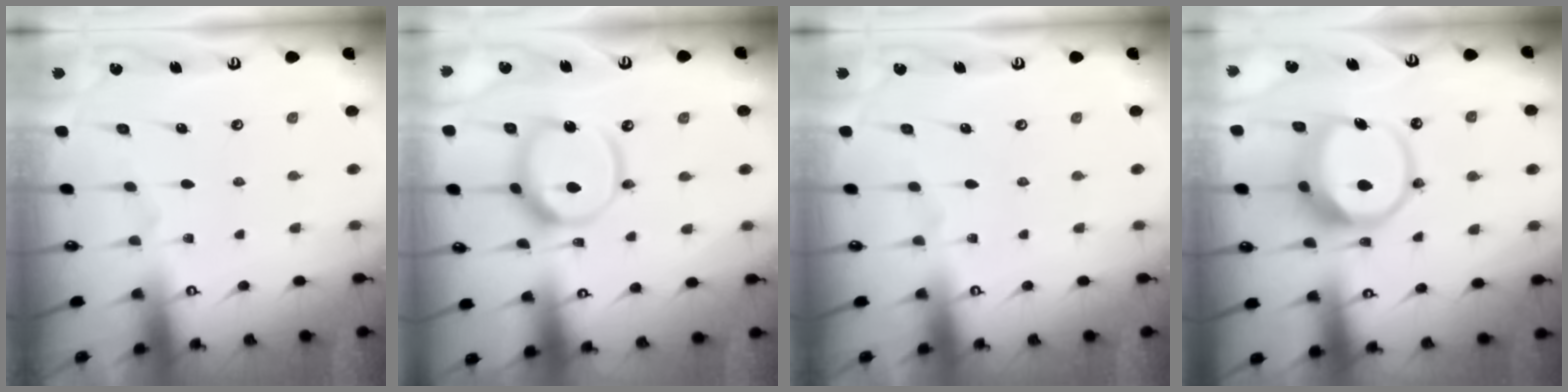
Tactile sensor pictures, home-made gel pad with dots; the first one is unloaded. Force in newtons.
{"total": 13.0, "press": 12.9, "slide": 1.7}
{"total": 0.0}
{"total": 12.1, "press": 12.0, "slide": 1.7}